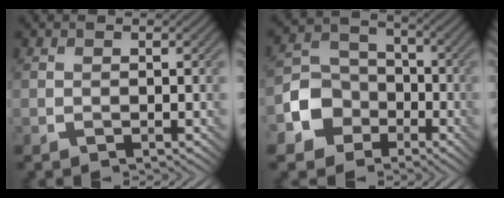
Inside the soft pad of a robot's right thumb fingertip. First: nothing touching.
{"total": 7.1, "force": [-3.1, 5.8, 2.6], "torque": [-0.054, 0.006, -0.079]}